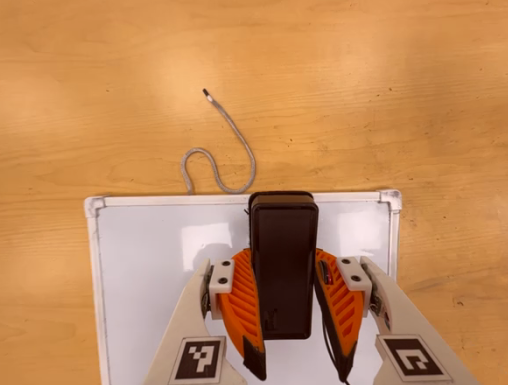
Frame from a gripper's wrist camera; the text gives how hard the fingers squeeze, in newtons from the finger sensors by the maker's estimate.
{"total": 7.5, "left": 6.3, "right": 8.7}